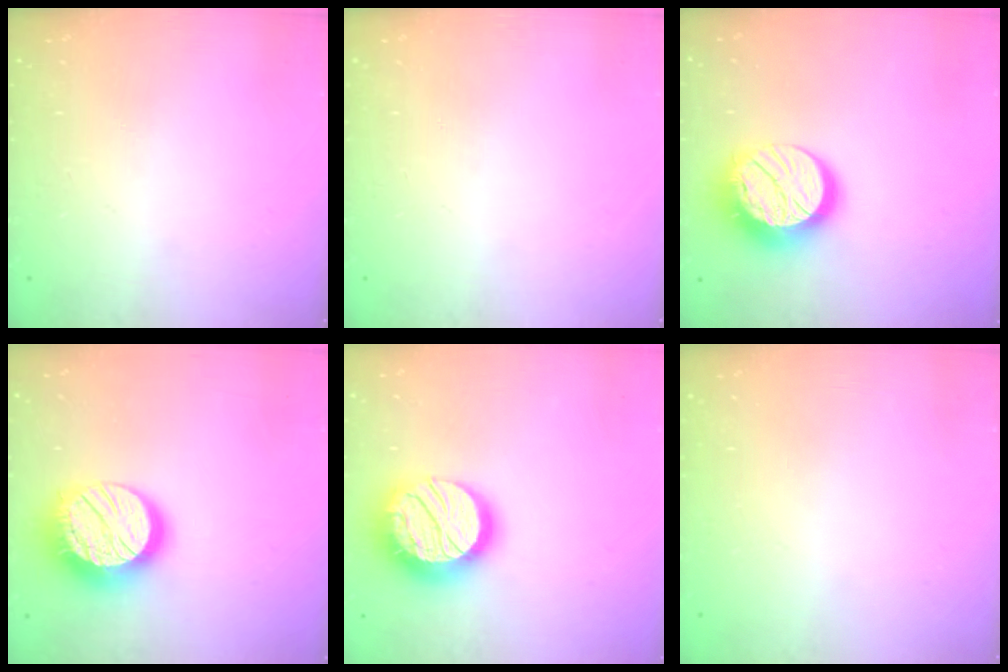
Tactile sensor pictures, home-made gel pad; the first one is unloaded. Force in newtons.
{"total": 0.0}
{"total": 15.7, "press": 15.7, "slide": 0.9}
{"total": 18.1, "press": 18.1, "slide": 1.0}
{"total": 21.0, "press": 20.9, "slide": 1.4}
{"total": 0.5, "press": 0.5, "slide": 0.1}